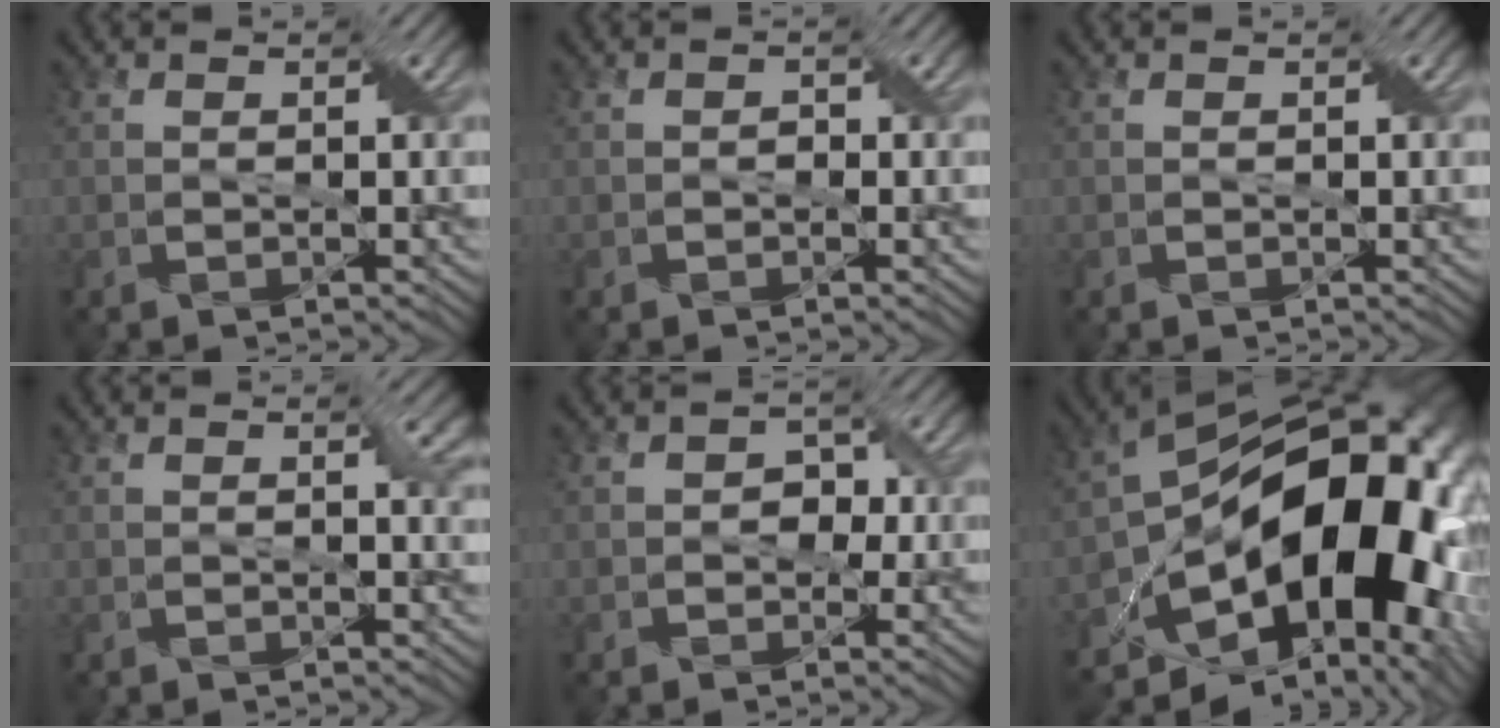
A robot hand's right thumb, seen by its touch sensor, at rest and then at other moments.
{"total": 0.0}
{"total": 0.0}
{"total": 2.0, "force": [0.2, 0.9, 1.8], "torque": [-0.019, -0.002, 0.000]}
{"total": 1.9, "force": [-0.3, 1.7, 1.0], "torque": [0.004, 0.008, -0.017]}
{"total": 19.4, "force": [-4.8, 11.3, 15.0], "torque": [-0.235, -0.032, -0.062]}